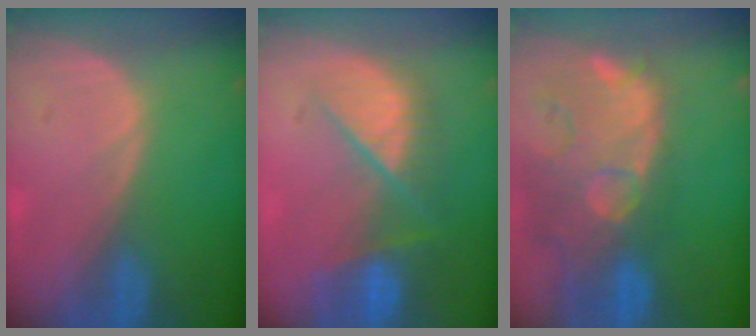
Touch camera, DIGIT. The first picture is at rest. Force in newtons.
{"total": 9.6, "press": 8.2, "slide": 5.0}
{"total": 14.4, "press": 11.7, "slide": 8.5}